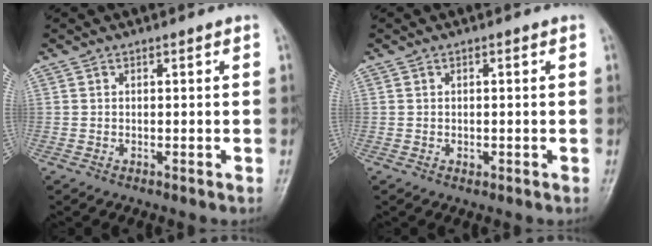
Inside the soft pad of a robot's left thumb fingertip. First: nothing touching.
{"total": 0.9, "force": [-0.2, 0.7, 0.6], "torque": [-0.004, 0.000, -0.001]}